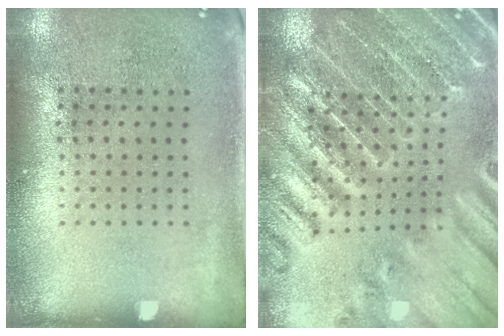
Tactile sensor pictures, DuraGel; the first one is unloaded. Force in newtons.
{"total": 3.7, "press": 3.6, "slide": 0.9}